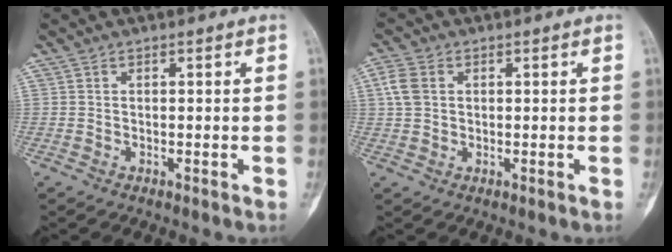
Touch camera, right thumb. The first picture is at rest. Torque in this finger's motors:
{"motor_torque": [0.15, 0.19, 0.05, -0.08, -0.04]}